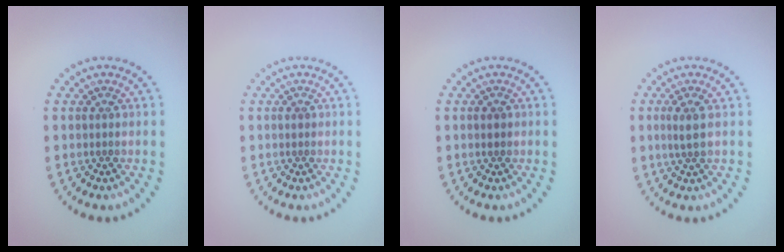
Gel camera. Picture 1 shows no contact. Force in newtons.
{"total": 0.5, "press": 0.5, "slide": 0.2}
{"total": 0.8, "press": 0.8, "slide": 0.1}
{"total": 1.7, "press": 1.5, "slide": 0.8}